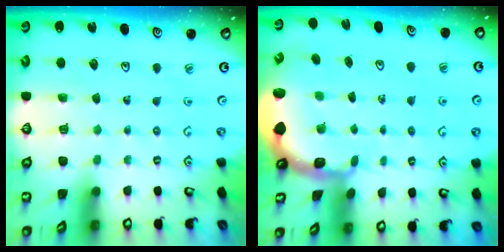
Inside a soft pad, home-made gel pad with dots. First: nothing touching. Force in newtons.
{"total": 2.3, "press": 2.2, "slide": 0.7}